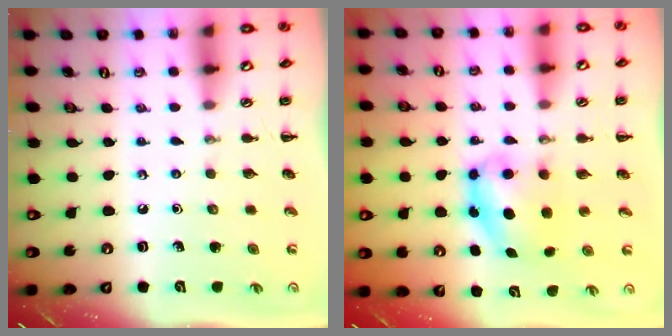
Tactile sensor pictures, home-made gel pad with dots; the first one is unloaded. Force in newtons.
{"total": 6.4, "press": 6.3, "slide": 0.6}